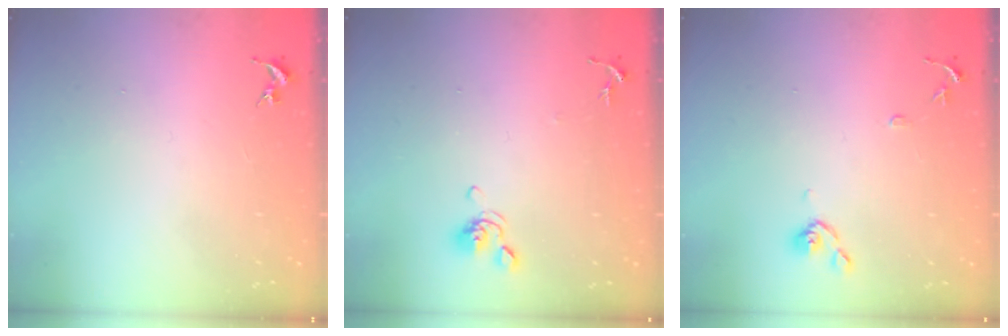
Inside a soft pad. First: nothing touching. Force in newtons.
{"total": 6.9, "press": 6.7, "slide": 1.6}
{"total": 8.6, "press": 8.6, "slide": 0.7}